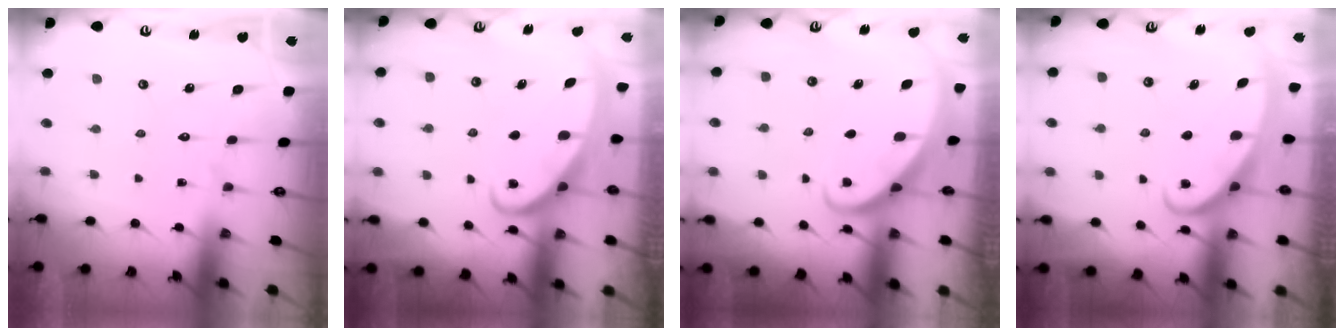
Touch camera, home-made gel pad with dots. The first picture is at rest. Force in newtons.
{"total": 2.6, "press": 2.6, "slide": 0.3}
{"total": 2.7, "press": 2.6, "slide": 0.2}
{"total": 2.8, "press": 2.8, "slide": 0.4}